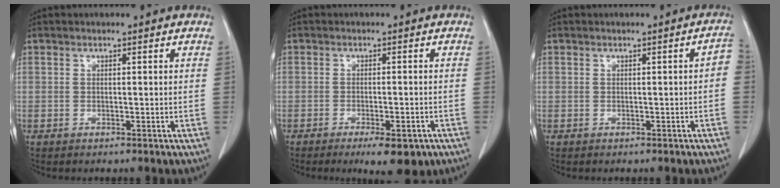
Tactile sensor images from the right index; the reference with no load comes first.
{"total": 6.0, "force": [-3.7, 1.6, 4.5], "torque": [-0.054, -0.008, -0.046]}
{"total": 1.9, "force": [-0.2, 0.5, 1.8], "torque": [-0.019, 0.011, -0.002]}